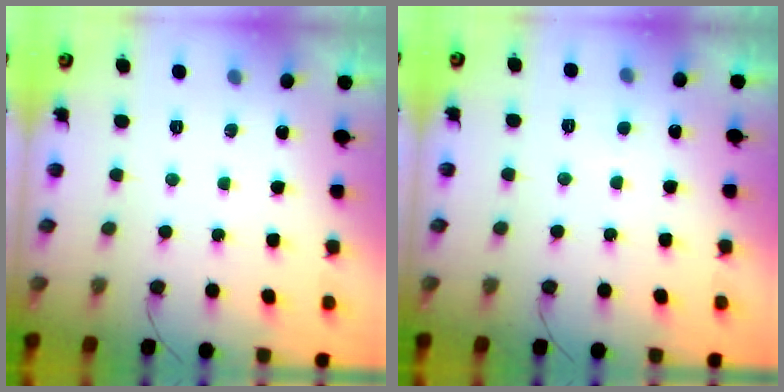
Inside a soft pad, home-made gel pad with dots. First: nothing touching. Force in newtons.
{"total": 1.7, "press": 1.7, "slide": 0.2}